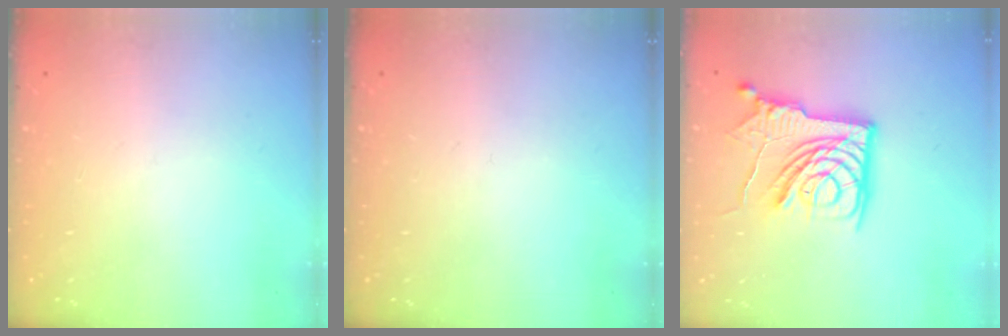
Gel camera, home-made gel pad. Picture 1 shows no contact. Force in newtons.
{"total": 0.0}
{"total": 14.2, "press": 14.1, "slide": 1.1}